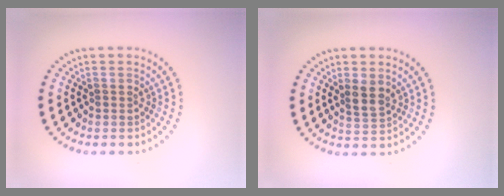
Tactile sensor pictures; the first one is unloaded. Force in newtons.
{"total": 1.9, "press": 1.7, "slide": 0.8}